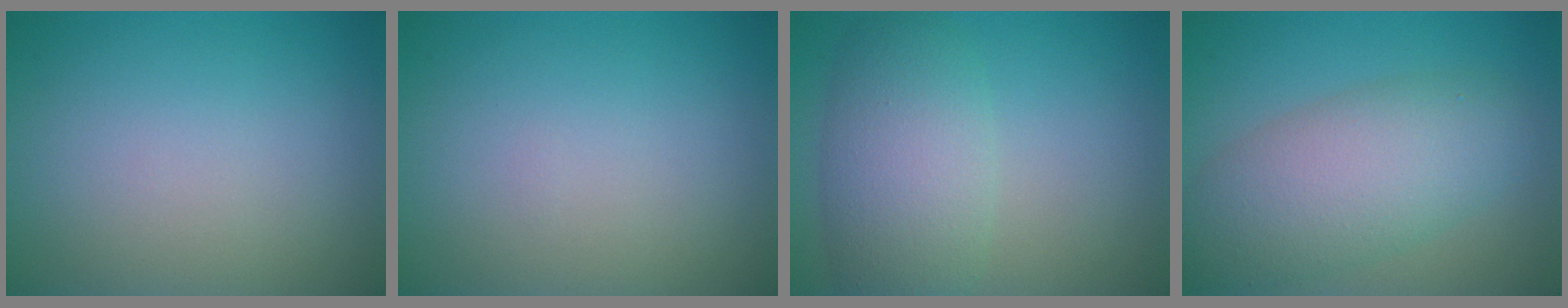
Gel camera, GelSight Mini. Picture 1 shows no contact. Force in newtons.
{"total": 0.0}
{"total": 5.9, "press": 5.9, "slide": 0.0}
{"total": 6.7, "press": 6.7, "slide": 0.5}